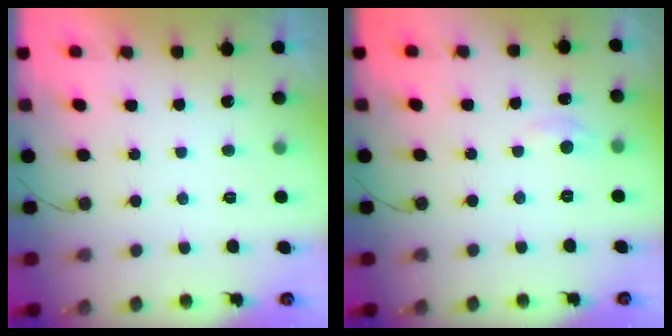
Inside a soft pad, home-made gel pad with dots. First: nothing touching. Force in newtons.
{"total": 2.6, "press": 2.6, "slide": 0.3}